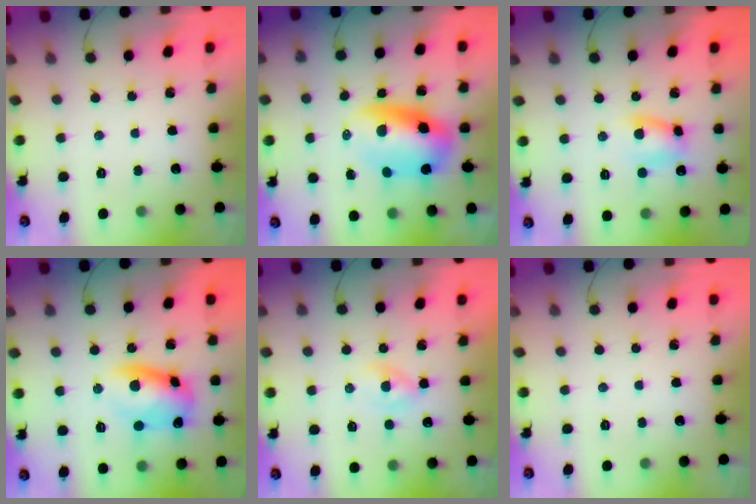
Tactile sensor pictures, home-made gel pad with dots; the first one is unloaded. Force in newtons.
{"total": 9.9, "press": 9.6, "slide": 2.6}
{"total": 7.4, "press": 7.4, "slide": 0.2}
{"total": 10.6, "press": 10.5, "slide": 1.2}
{"total": 2.2, "press": 2.0, "slide": 1.0}
{"total": 0.0}